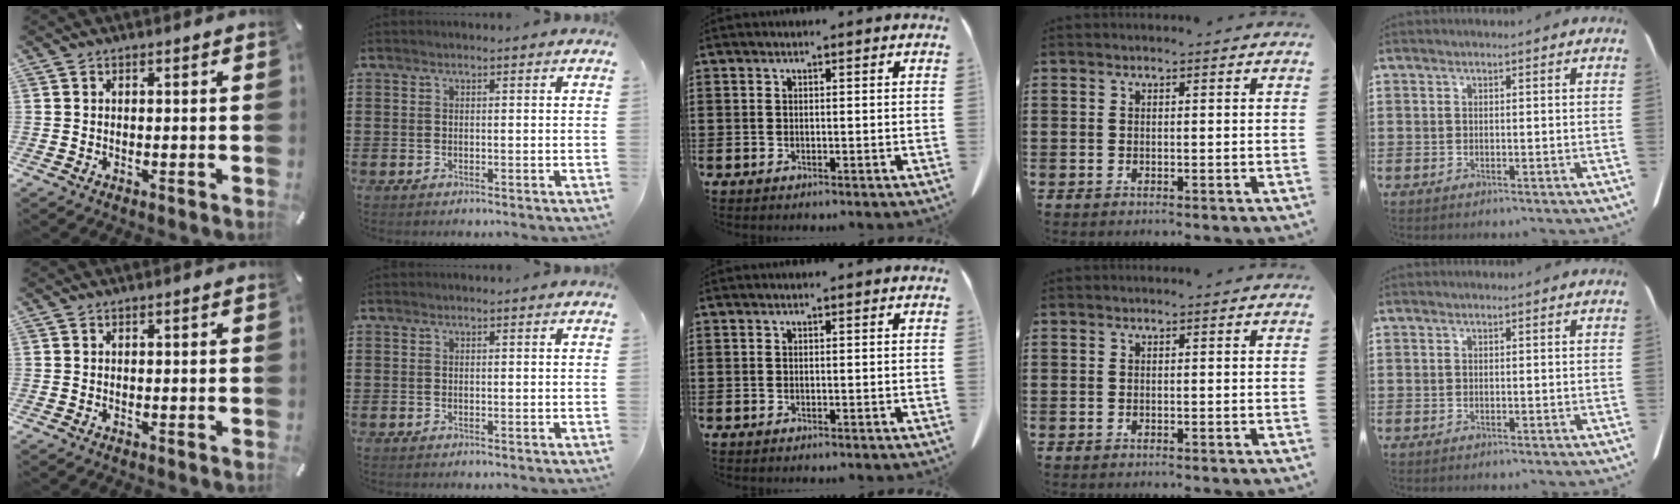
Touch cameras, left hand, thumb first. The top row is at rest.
{}